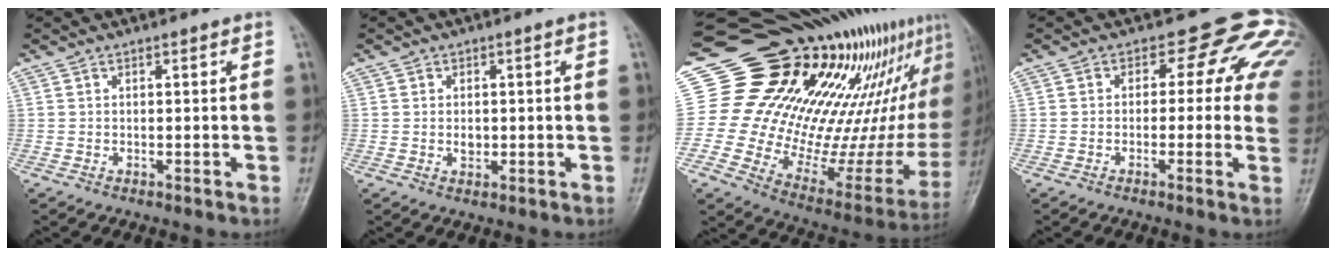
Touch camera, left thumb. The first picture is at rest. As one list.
[{"total": 2.2, "force": [-0.1, 1.8, 1.3], "torque": [-0.007, 0.004, 0.000]}, {"total": 33.5, "force": [17.4, 17.0, 23.0], "torque": [-0.321, -0.028, 0.271]}, {"total": 10.2, "force": [2.5, 6.7, 7.2], "torque": [-0.026, 0.009, 0.007]}]